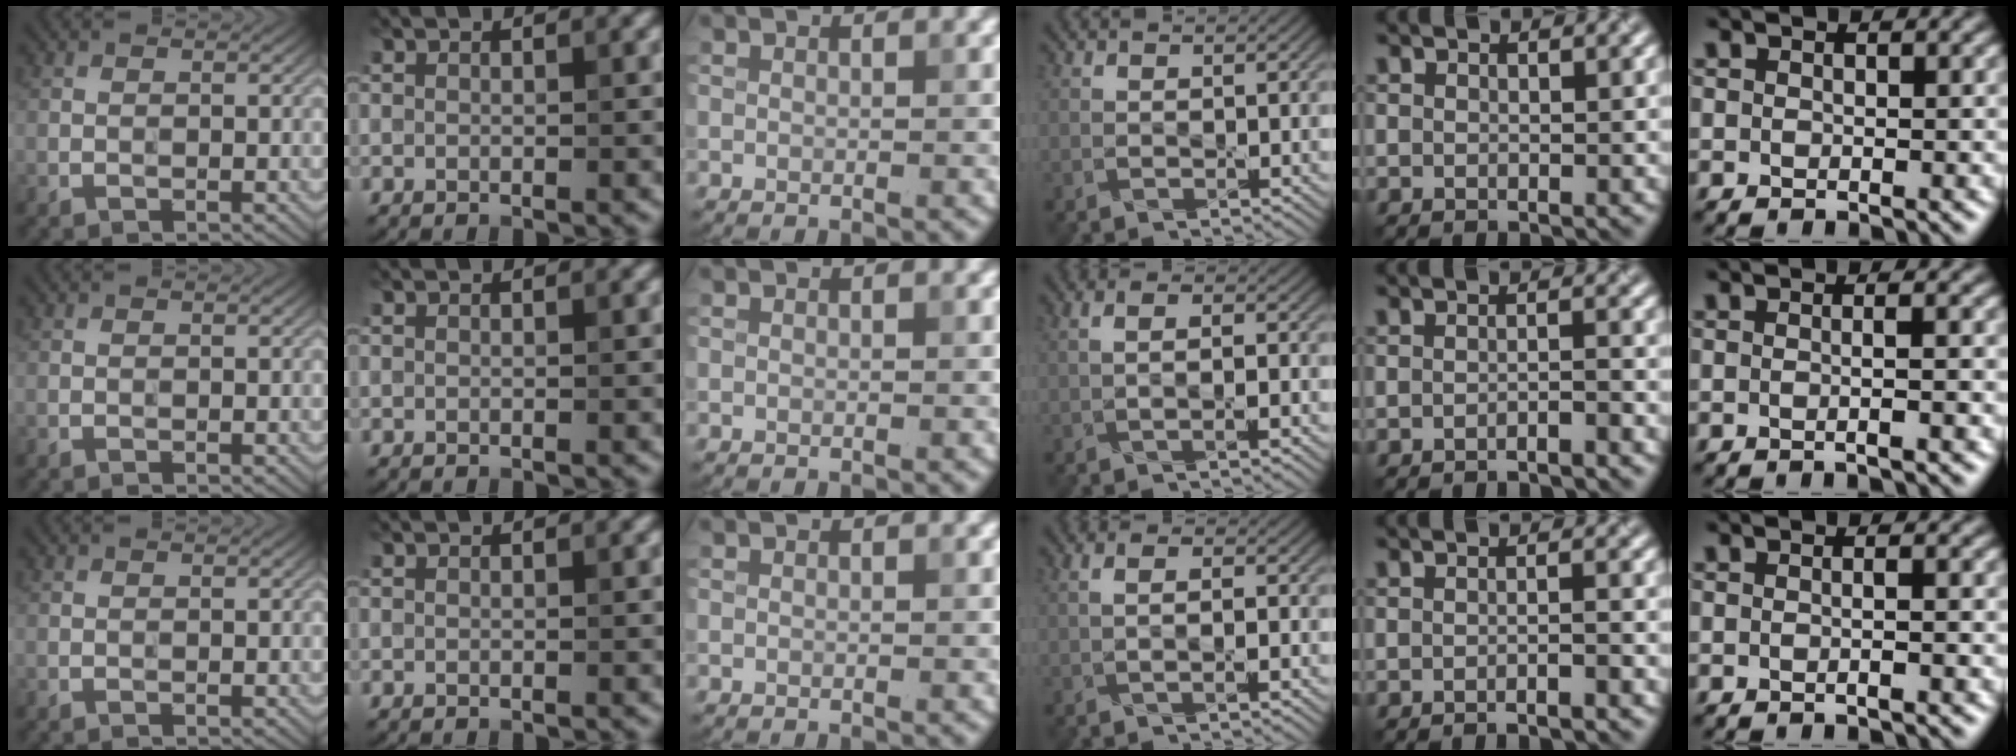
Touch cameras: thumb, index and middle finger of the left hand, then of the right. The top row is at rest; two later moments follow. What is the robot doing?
{"motion": "wipe", "object": "paper plate"}